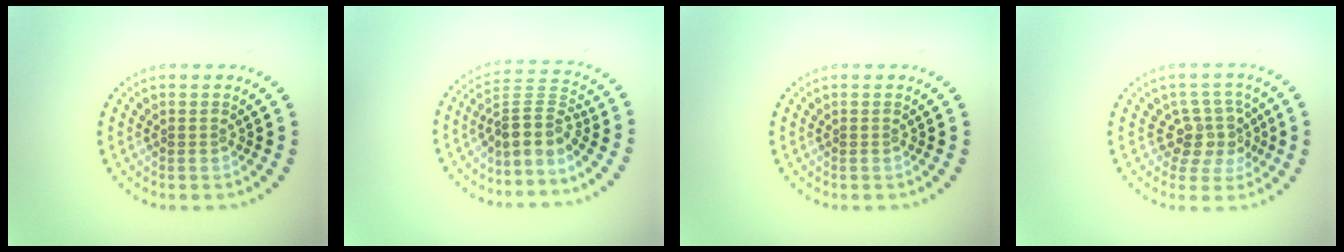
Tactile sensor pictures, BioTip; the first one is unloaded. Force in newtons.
{"total": 3.4, "press": 2.5, "slide": 2.4}
{"total": 0.0}
{"total": 3.6, "press": 2.8, "slide": 2.3}